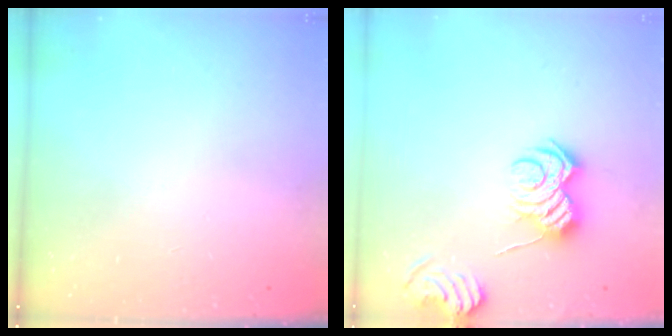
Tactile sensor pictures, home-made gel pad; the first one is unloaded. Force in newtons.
{"total": 9.7, "press": 9.6, "slide": 0.8}